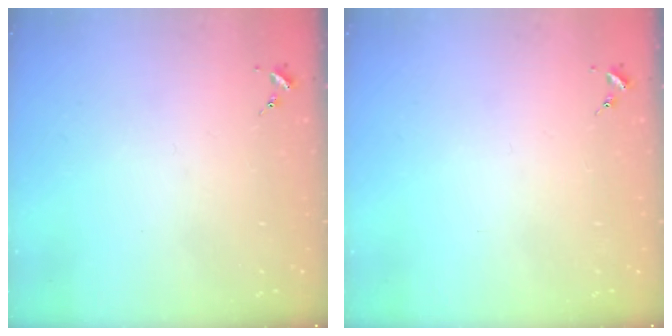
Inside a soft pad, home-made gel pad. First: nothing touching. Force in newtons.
{"total": 0.0}